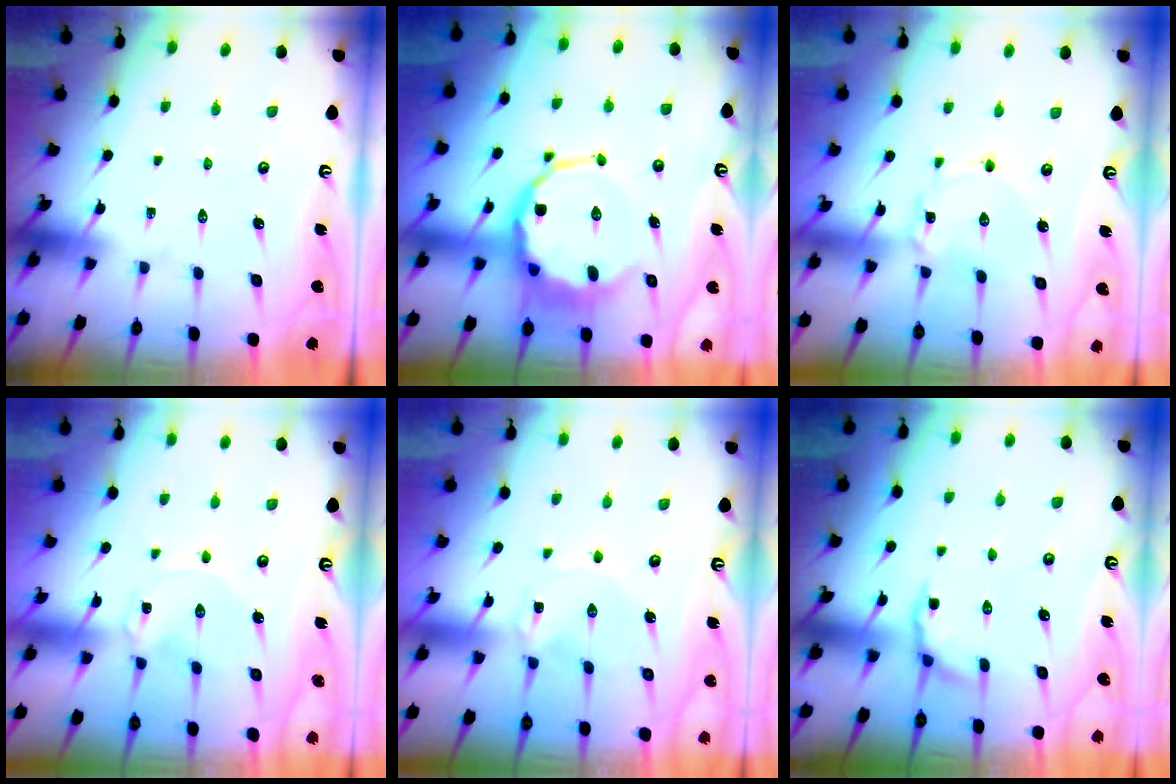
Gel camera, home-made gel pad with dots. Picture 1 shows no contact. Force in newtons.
{"total": 10.4, "press": 10.0, "slide": 3.1}
{"total": 2.2, "press": 2.2, "slide": 0.2}
{"total": 0.0}
{"total": 0.0}
{"total": 4.4, "press": 3.7, "slide": 2.4}